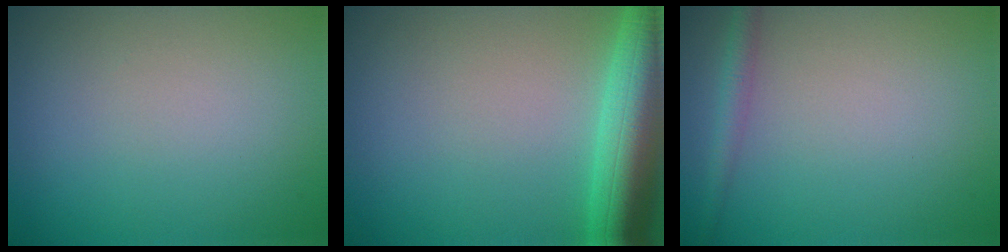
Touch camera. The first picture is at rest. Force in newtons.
{"total": 8.2, "press": 8.1, "slide": 0.4}
{"total": 1.8, "press": 1.8, "slide": 0.1}